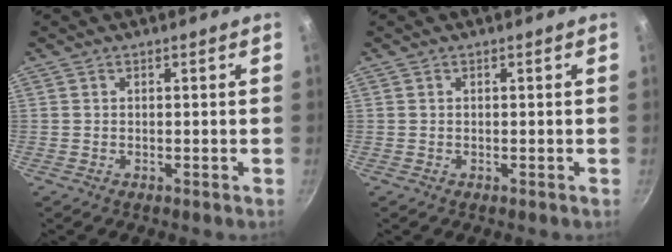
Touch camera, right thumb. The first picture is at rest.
{"total": 0.0}